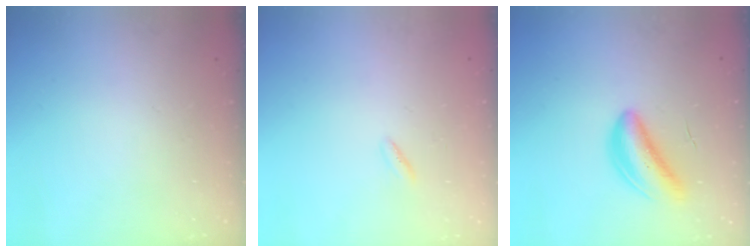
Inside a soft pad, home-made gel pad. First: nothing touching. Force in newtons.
{"total": 1.8, "press": 1.7, "slide": 0.7}
{"total": 7.6, "press": 7.4, "slide": 2.0}